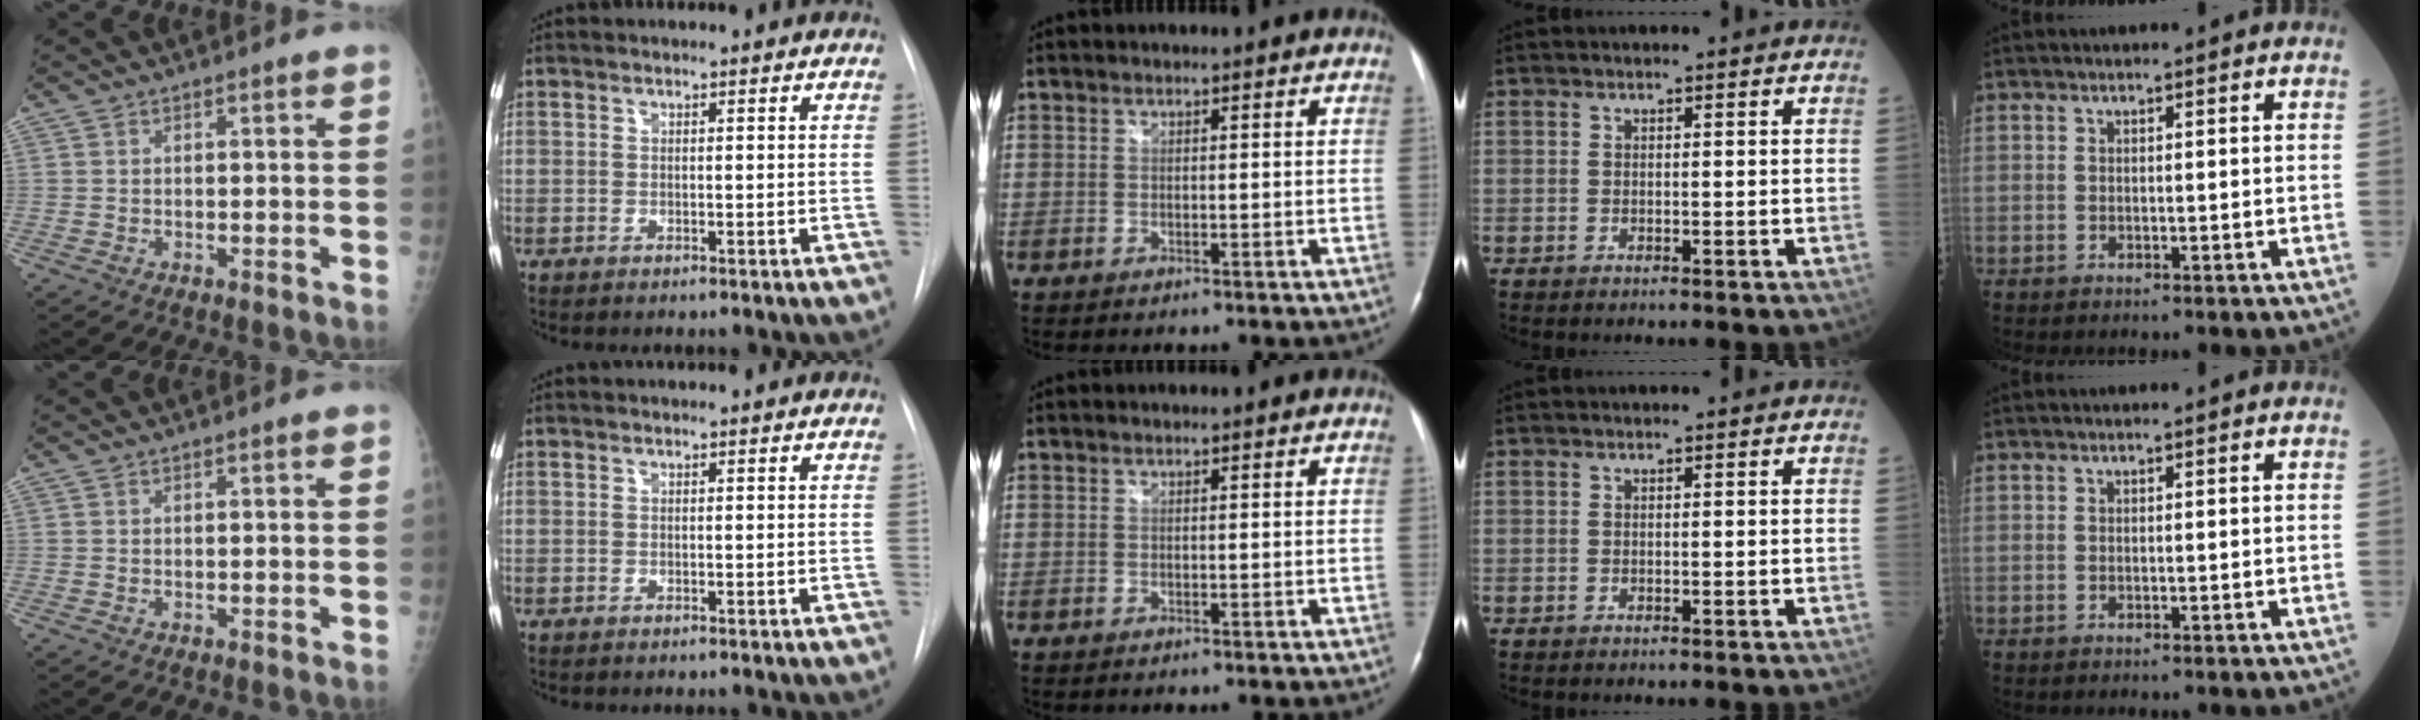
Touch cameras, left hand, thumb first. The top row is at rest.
{}